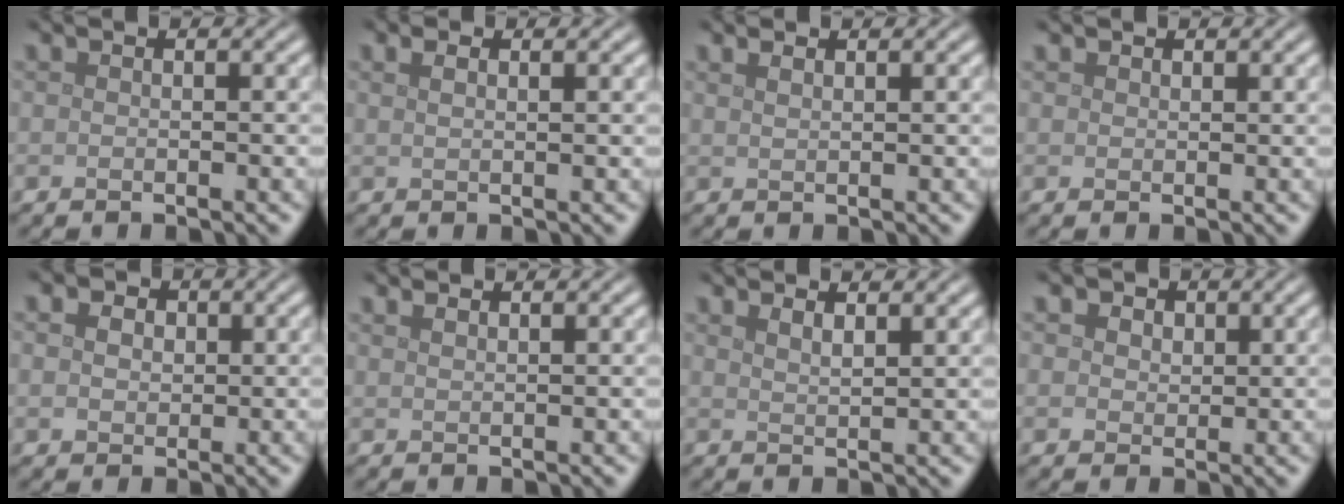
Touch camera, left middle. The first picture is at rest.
{"total": 1.9, "force": [1.2, 0.8, 1.3], "torque": [-0.014, 0.000, 0.007]}
{"total": 1.5, "force": [1.1, 0.5, 0.9], "torque": [-0.006, -0.002, 0.011]}
{"total": 0.9, "force": [0.7, 0.5, 0.1], "torque": [-0.001, -0.002, 0.014]}
{"total": 4.4, "force": [1.7, 3.4, 2.3], "torque": [-0.038, 0.019, 0.003]}
{"total": 1.0, "force": [0.9, 0.2, 0.4], "torque": [-0.007, -0.001, 0.013]}
{"total": 1.8, "force": [1.4, 0.5, 1.0], "torque": [-0.013, 0.003, 0.021]}
{"total": 3.8, "force": [2.0, 2.6, 1.8], "torque": [-0.037, 0.008, 0.017]}